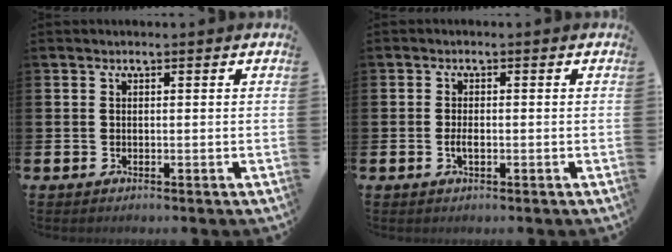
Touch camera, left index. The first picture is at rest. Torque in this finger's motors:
{"motor_torque": [0.33, 0.15, 0.03, 0.07]}